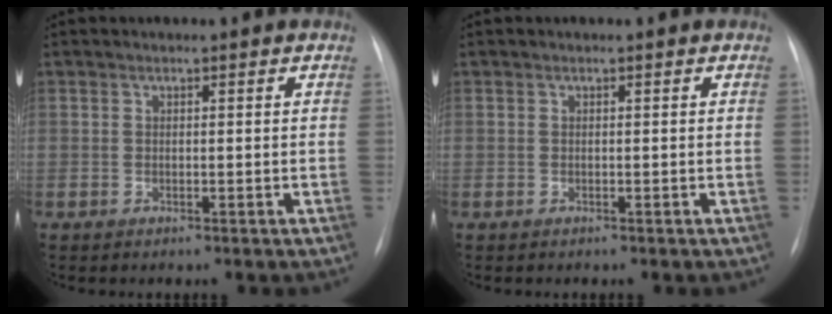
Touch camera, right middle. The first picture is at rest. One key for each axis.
{"total": 0.0}